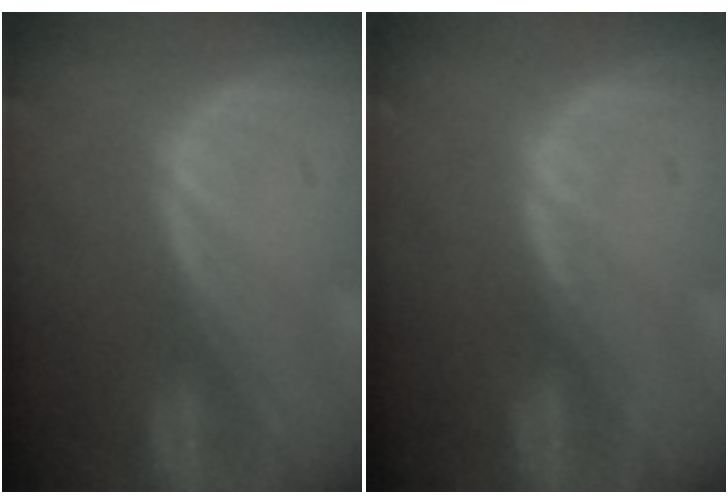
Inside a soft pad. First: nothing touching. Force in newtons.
{"total": 0.5, "press": 0.5, "slide": 0.1}